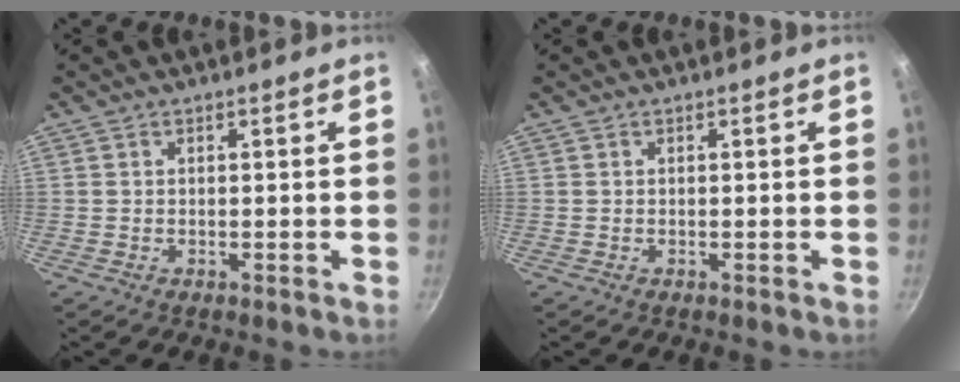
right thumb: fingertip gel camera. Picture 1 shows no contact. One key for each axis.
{"total": 0.0}